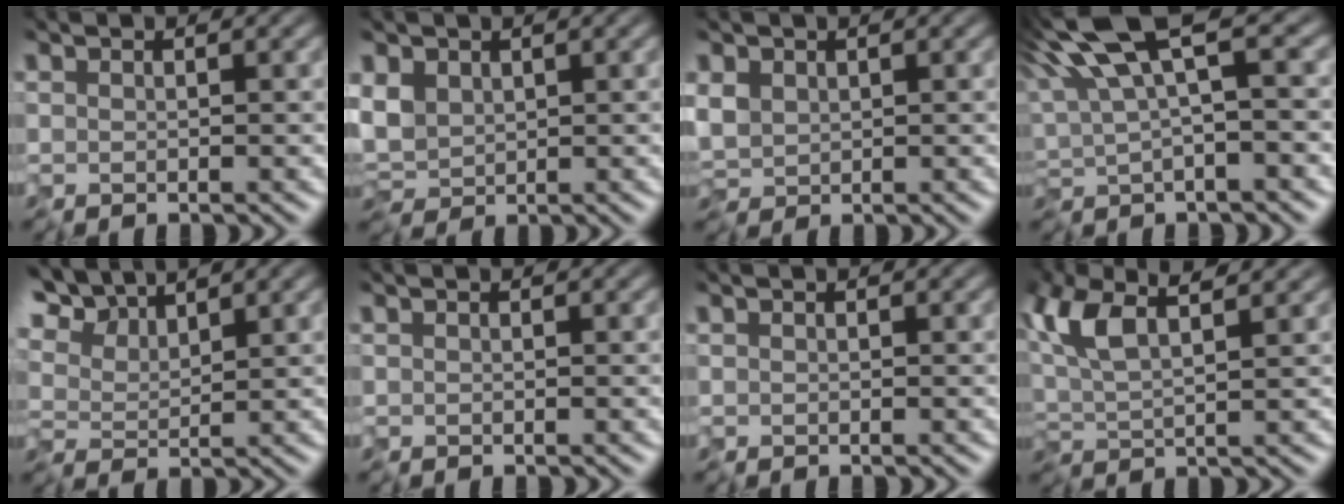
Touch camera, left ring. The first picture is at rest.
{"total": 2.9, "force": [0.2, 2.2, 1.9], "torque": [-0.055, 0.001, 0.008]}
{"total": 2.3, "force": [0.3, 1.7, 1.5], "torque": [-0.051, 0.003, 0.014]}
{"total": 8.7, "force": [2.8, 2.6, 7.8], "torque": [-0.165, 0.017, 0.050]}
{"total": 4.9, "force": [3.7, 1.7, 2.7], "torque": [-0.077, 0.011, 0.054]}
{"total": 0.0}
{"total": 0.0}
{"total": 5.6, "force": [2.3, 2.1, 4.6], "torque": [-0.110, 0.014, 0.041]}